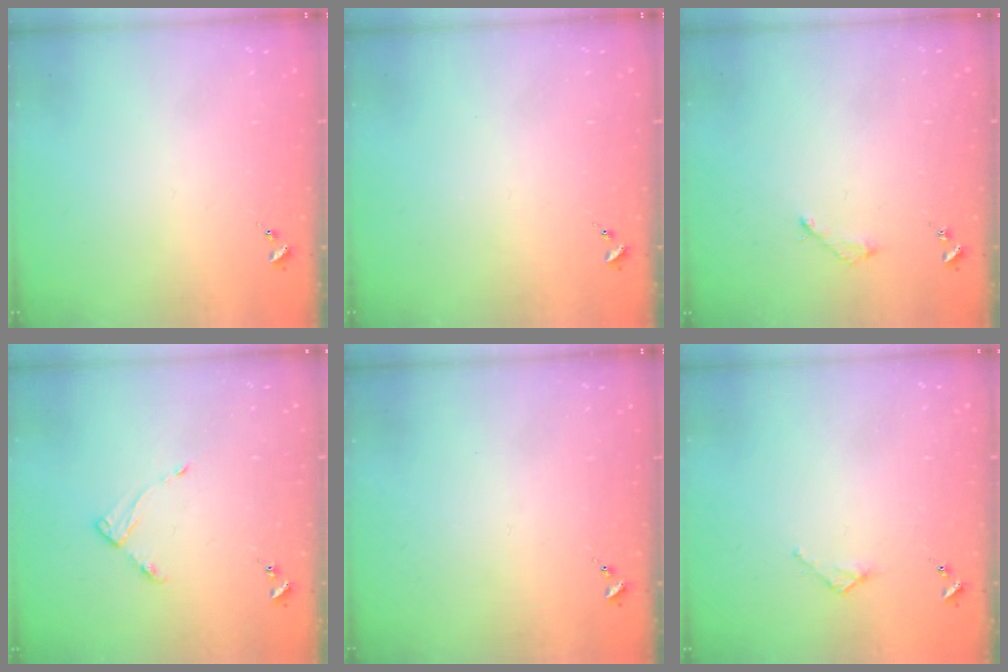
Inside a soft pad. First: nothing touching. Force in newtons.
{"total": 0.0}
{"total": 3.1, "press": 3.0, "slide": 0.3}
{"total": 4.9, "press": 4.8, "slide": 0.6}
{"total": 0.0}
{"total": 2.4, "press": 2.3, "slide": 0.3}